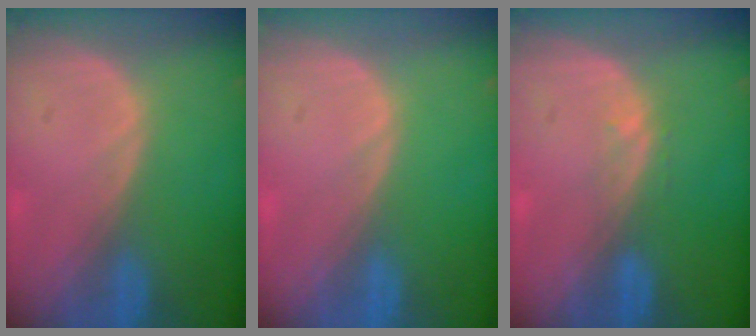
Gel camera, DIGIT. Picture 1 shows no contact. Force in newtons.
{"total": 0.0}
{"total": 1.0, "press": 1.0, "slide": 0.2}